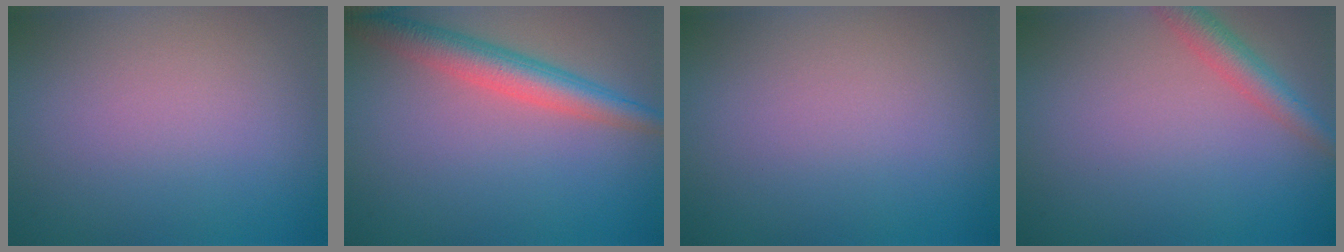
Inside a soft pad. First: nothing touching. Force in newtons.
{"total": 4.5, "press": 4.5, "slide": 0.2}
{"total": 0.0}
{"total": 2.7, "press": 2.7, "slide": 0.2}